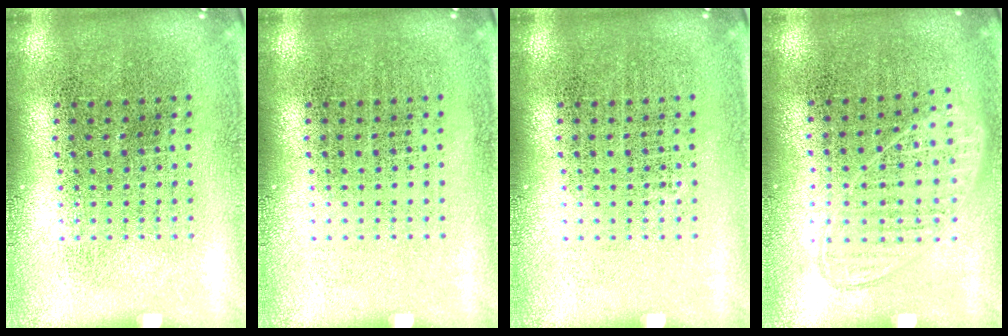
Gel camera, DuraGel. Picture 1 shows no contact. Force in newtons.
{"total": 0.0}
{"total": 0.0}
{"total": 0.9, "press": 0.8, "slide": 0.3}